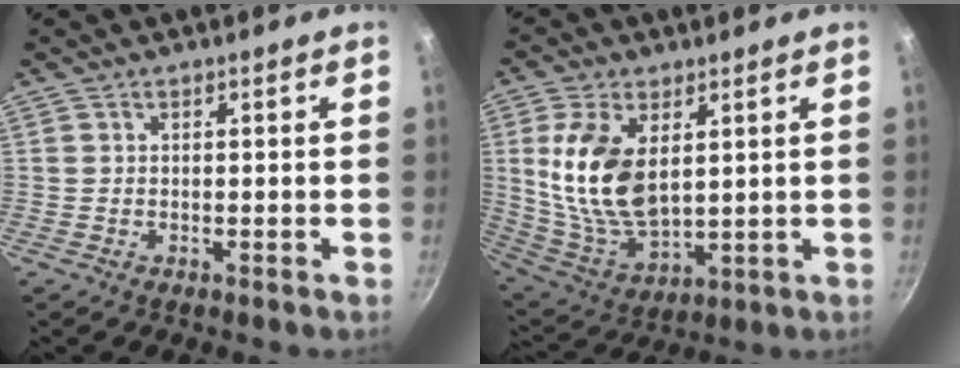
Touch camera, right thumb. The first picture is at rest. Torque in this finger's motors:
{"motor_torque": [0.93, 1.08, 1.80, 0.14, 0.54]}